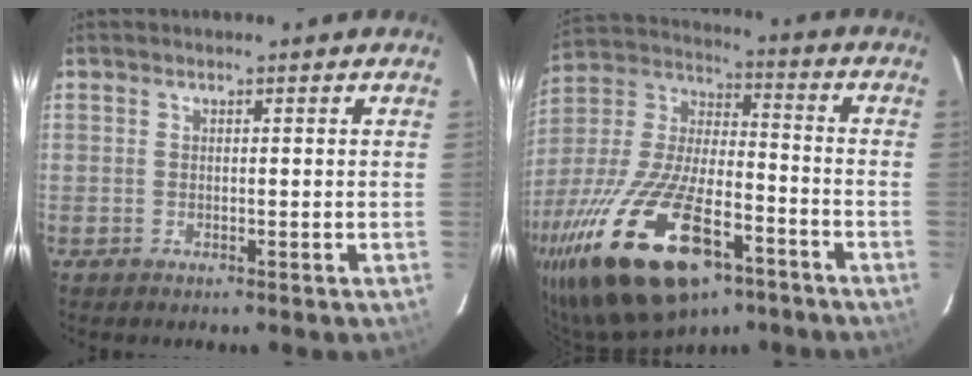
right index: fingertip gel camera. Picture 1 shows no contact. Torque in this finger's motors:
{"motor_torque": [1.61, -0.53, 1.06, 0.21]}